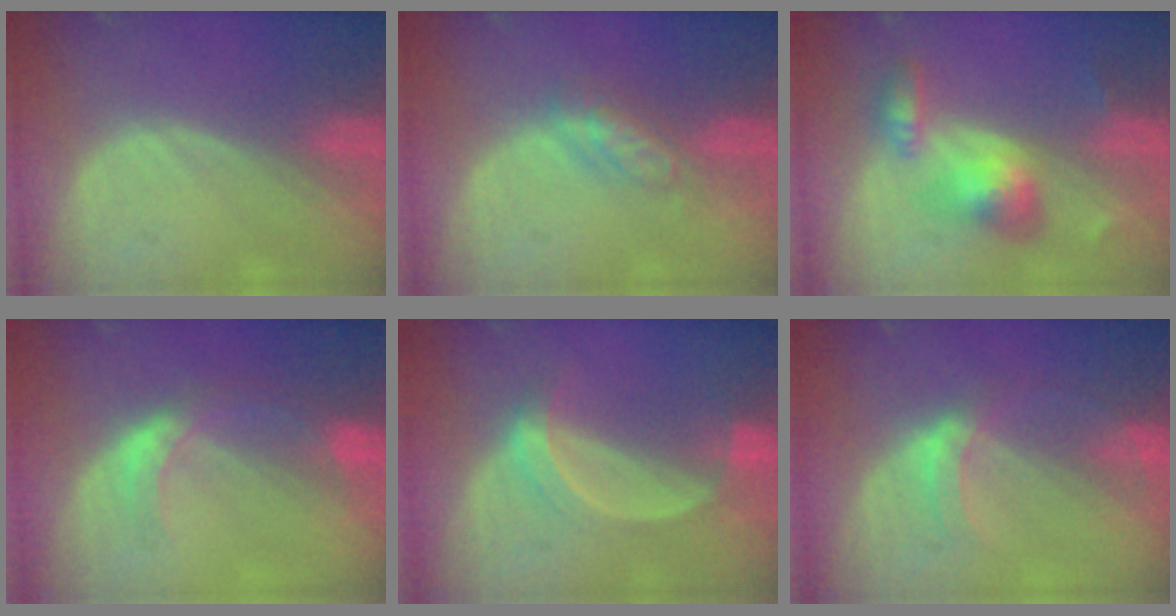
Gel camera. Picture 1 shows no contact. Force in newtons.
{"total": 4.8, "press": 4.2, "slide": 2.2}
{"total": 6.2, "press": 6.1, "slide": 1.0}
{"total": 5.5, "press": 4.8, "slide": 2.8}
{"total": 5.1, "press": 4.7, "slide": 2.0}
{"total": 4.0, "press": 3.7, "slide": 1.6}